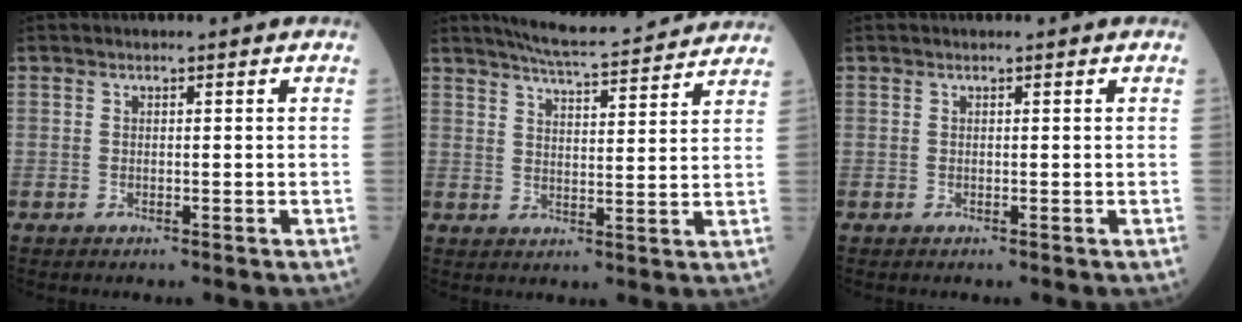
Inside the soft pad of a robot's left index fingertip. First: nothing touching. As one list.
[{"total": 13.4, "force": [12.6, 0.7, 4.6], "torque": [-0.077, 0.016, 0.166]}, {"total": 0.0}]